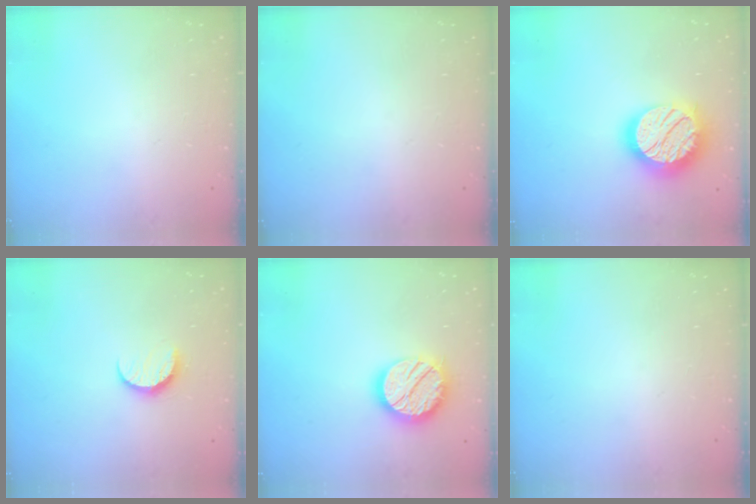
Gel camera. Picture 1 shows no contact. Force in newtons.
{"total": 0.0}
{"total": 21.0, "press": 20.9, "slide": 1.3}
{"total": 7.3, "press": 7.3, "slide": 0.4}
{"total": 16.4, "press": 16.4, "slide": 1.3}
{"total": 0.0}